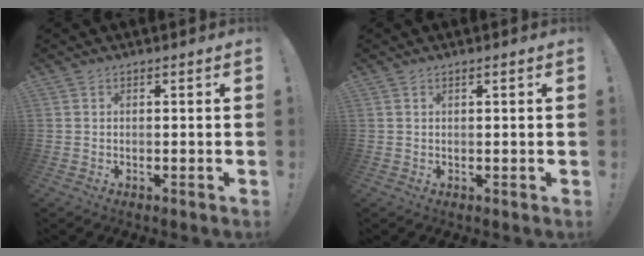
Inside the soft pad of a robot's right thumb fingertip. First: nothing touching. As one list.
[{"total": 0.6, "force": [0.3, -0.1, 0.4], "torque": [-0.002, -0.002, 0.004]}]